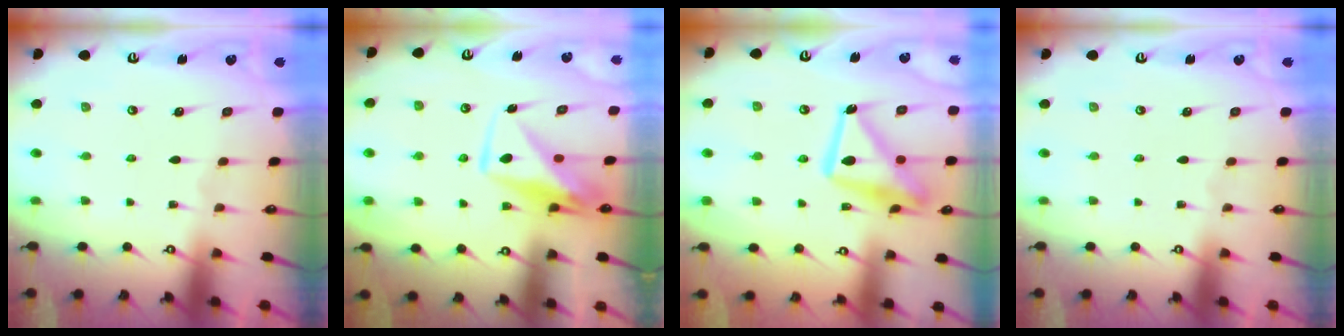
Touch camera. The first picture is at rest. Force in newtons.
{"total": 10.8, "press": 10.8, "slide": 0.9}
{"total": 16.2, "press": 16.2, "slide": 1.2}
{"total": 0.0}